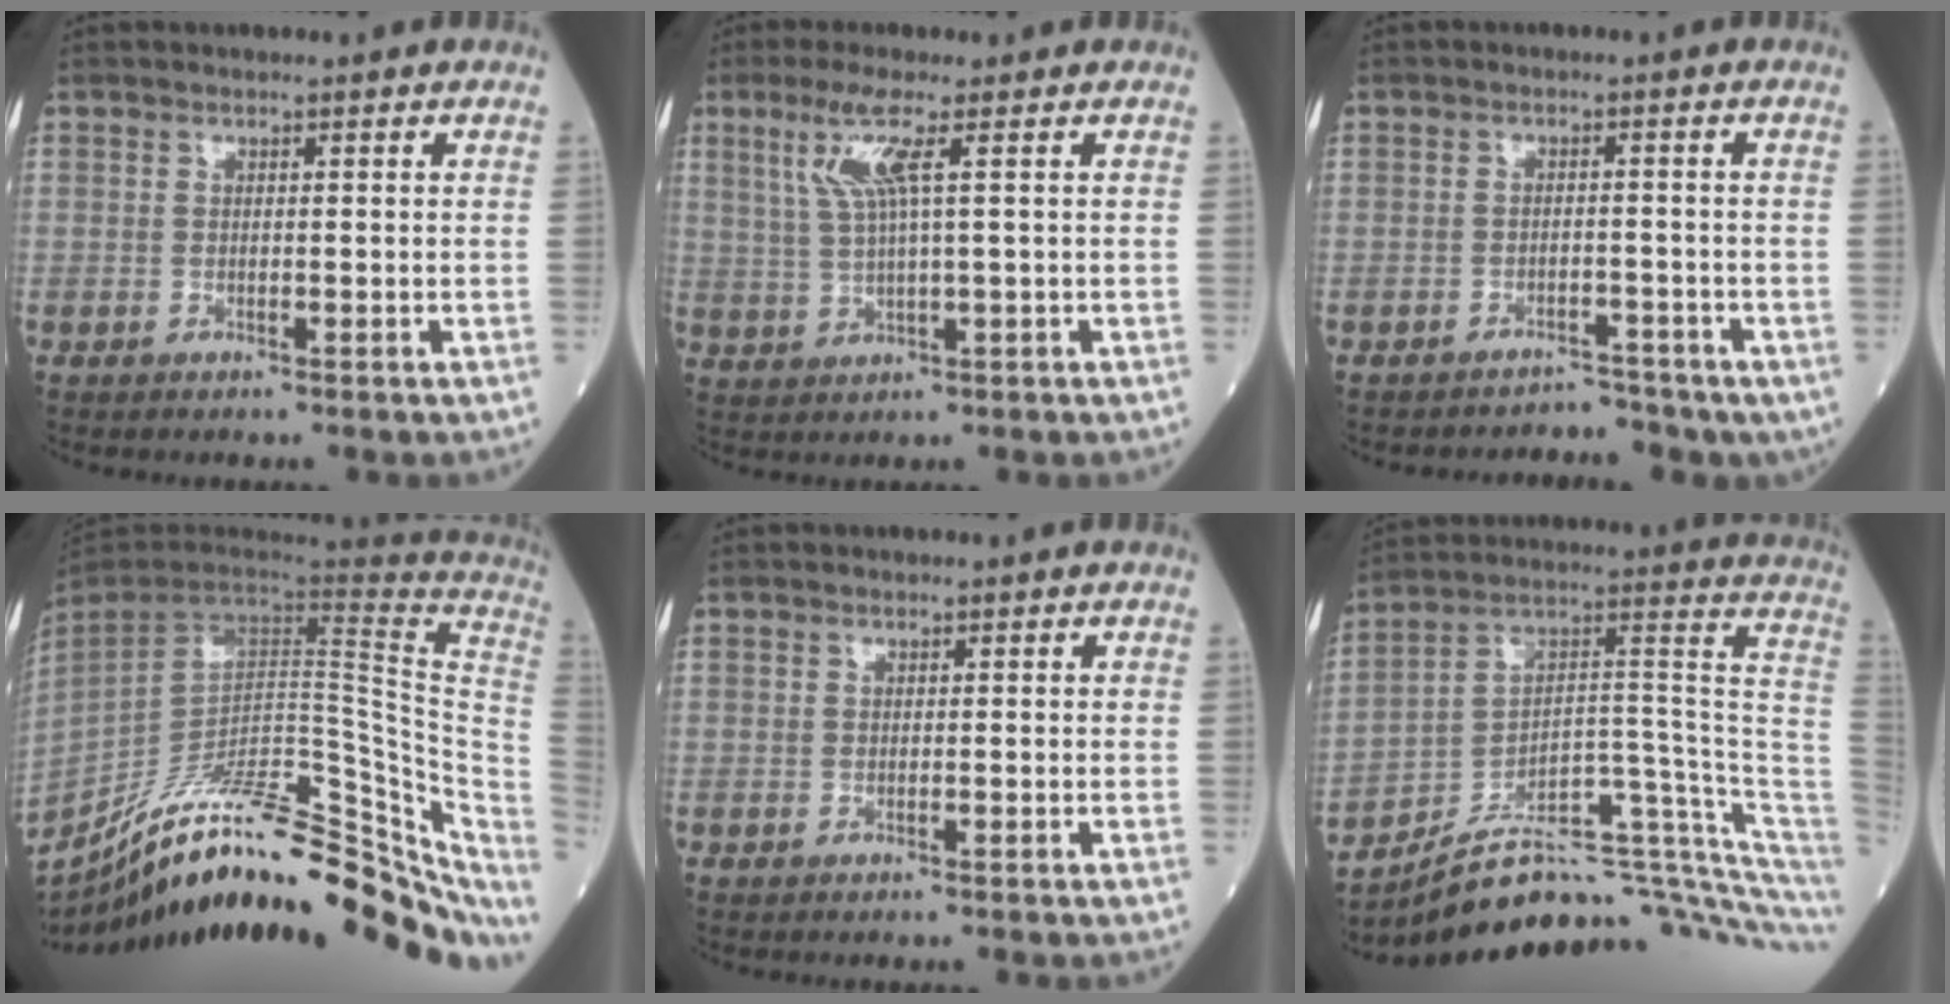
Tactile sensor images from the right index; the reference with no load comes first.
{"total": 5.6, "force": [2.3, -0.3, 5.1], "torque": [-0.111, 0.004, 0.051]}
{"total": 5.1, "force": [-4.5, 2.5, 0.0], "torque": [0.009, 0.020, -0.052]}
{"total": 32.8, "force": [-23.2, 10.0, 20.9], "torque": [-0.275, -0.015, -0.331]}
{"total": 0.0}
{"total": 19.8, "force": [-16.0, 2.0, 11.5], "torque": [-0.100, 0.081, -0.233]}